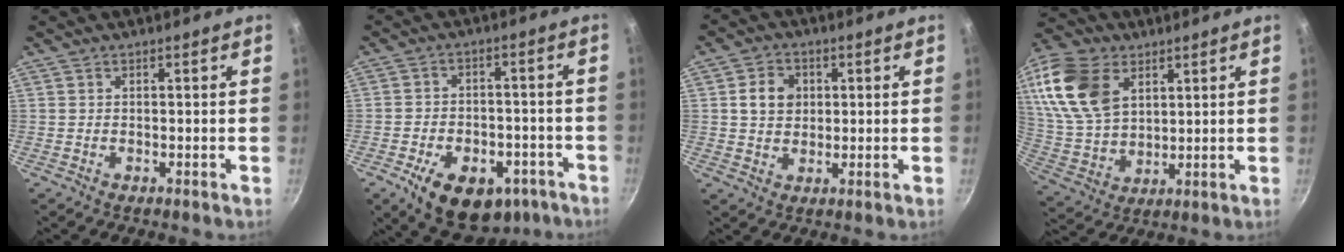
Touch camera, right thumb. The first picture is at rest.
{"total": 16.9, "force": [-8.2, 10.7, 10.1], "torque": [-0.129, 0.034, -0.107]}
{"total": 6.3, "force": [1.2, 5.2, 3.4], "torque": [-0.037, 0.005, 0.017]}
{"total": 19.2, "force": [7.9, 12.5, 12.2], "torque": [-0.234, -0.020, 0.161]}